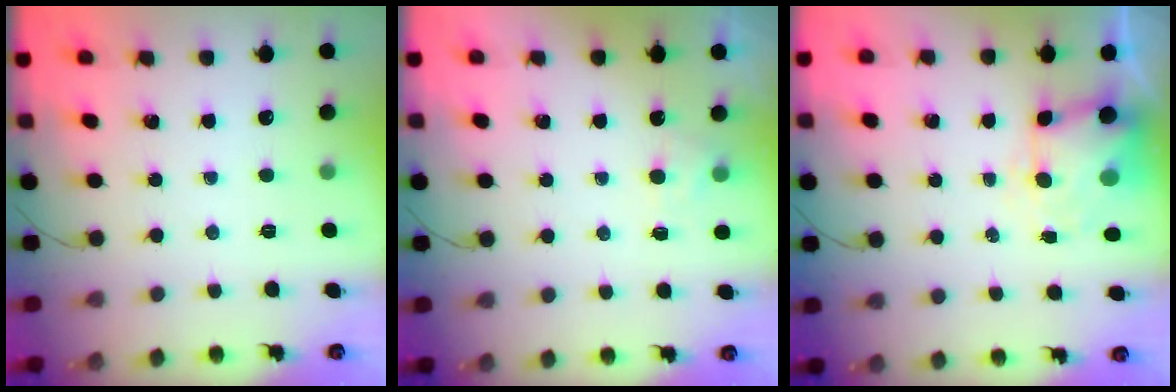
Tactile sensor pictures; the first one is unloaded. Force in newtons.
{"total": 4.0, "press": 3.7, "slide": 1.4}
{"total": 6.0, "press": 5.8, "slide": 1.2}